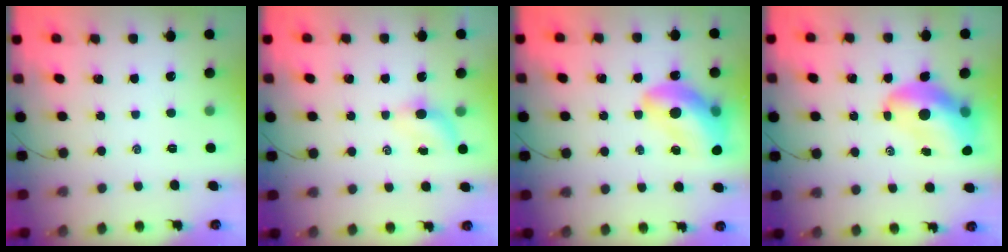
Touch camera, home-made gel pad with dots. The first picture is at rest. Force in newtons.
{"total": 3.6, "press": 3.4, "slide": 1.3}
{"total": 15.9, "press": 15.3, "slide": 4.6}
{"total": 13.1, "press": 12.6, "slide": 3.7}